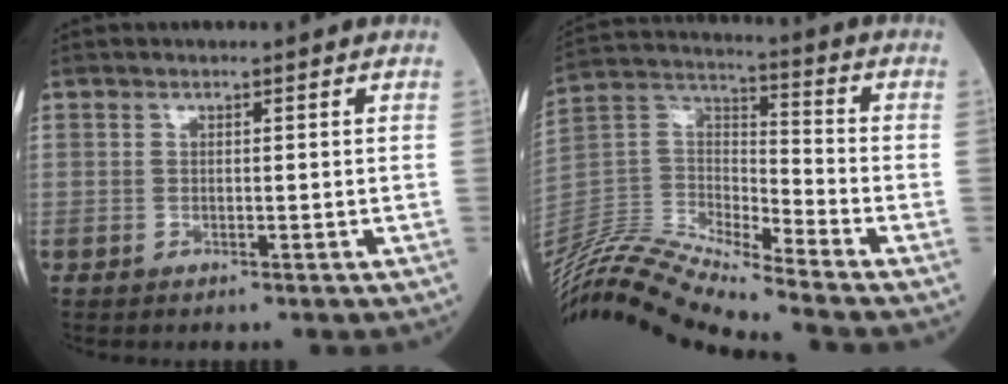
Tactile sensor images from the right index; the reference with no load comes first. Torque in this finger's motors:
{"motor_torque": [-0.16, -0.17, 0.06, 0.02]}